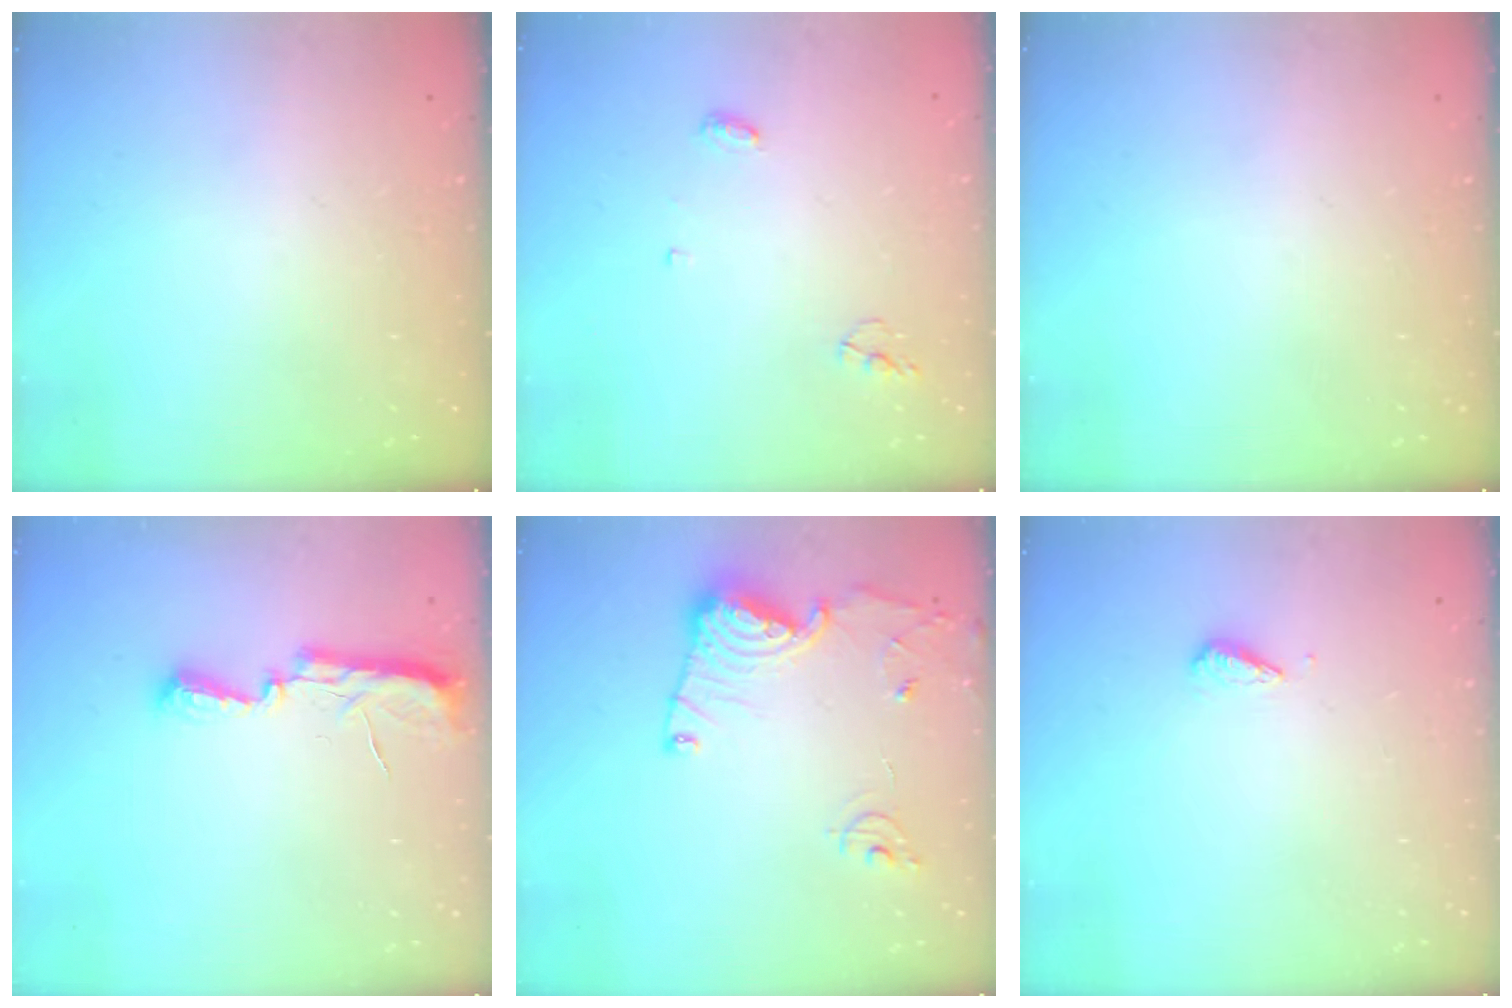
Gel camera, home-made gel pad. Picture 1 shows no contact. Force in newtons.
{"total": 4.0, "press": 3.9, "slide": 0.3}
{"total": 0.0}
{"total": 7.2, "press": 7.2, "slide": 0.7}
{"total": 13.4, "press": 13.4, "slide": 1.5}
{"total": 3.6, "press": 3.6, "slide": 0.5}